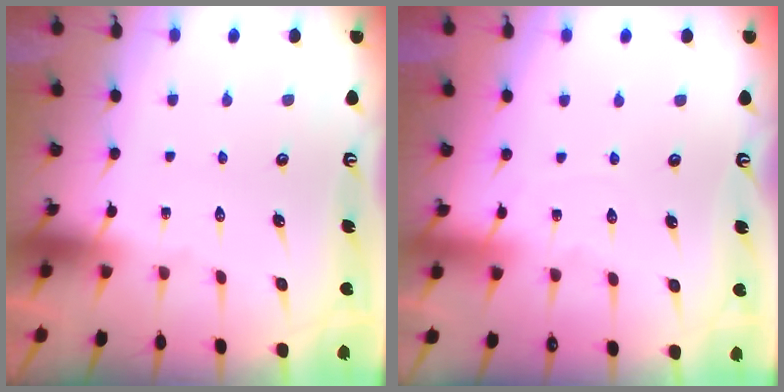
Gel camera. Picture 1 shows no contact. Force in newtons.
{"total": 2.7, "press": 2.7, "slide": 0.1}